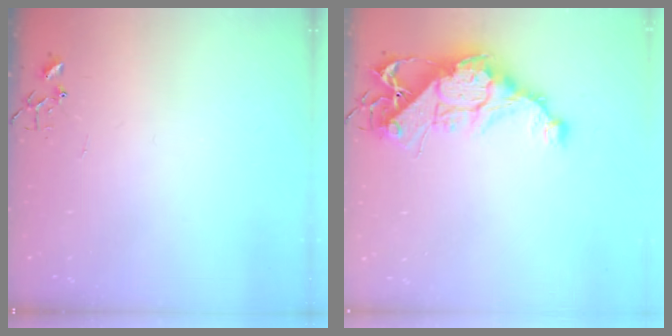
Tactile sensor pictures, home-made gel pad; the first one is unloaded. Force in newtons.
{"total": 13.4, "press": 13.4, "slide": 1.1}